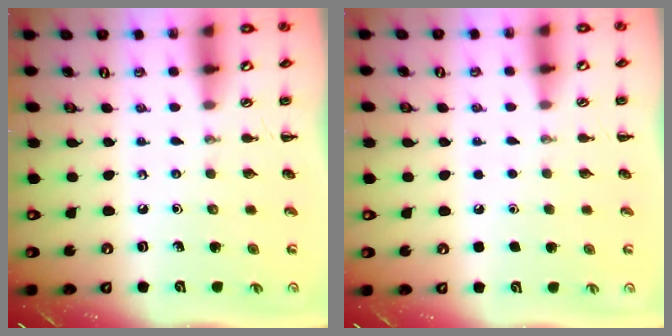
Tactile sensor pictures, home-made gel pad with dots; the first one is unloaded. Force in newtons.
{"total": 1.5, "press": 1.5, "slide": 0.1}